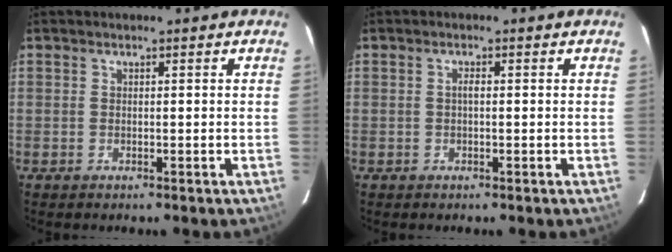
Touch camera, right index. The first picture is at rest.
{"total": 0.9, "force": [-0.1, 0.3, 0.8], "torque": [-0.016, 0.004, -0.002]}